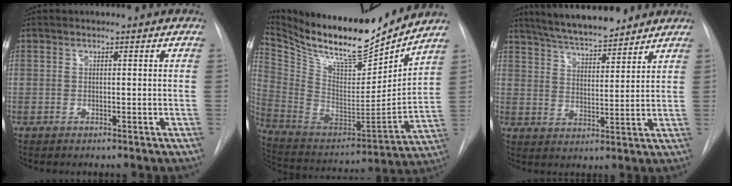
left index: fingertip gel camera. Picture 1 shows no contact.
{"total": 22.0, "force": [19.7, 2.4, 9.4], "torque": [-0.185, -0.043, 0.335]}
{"total": 11.9, "force": [10.6, 1.7, 5.1], "torque": [-0.086, 0.004, 0.176]}